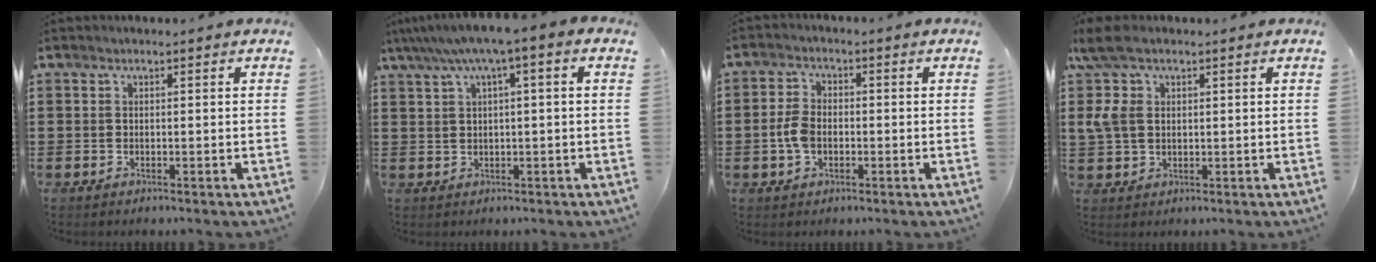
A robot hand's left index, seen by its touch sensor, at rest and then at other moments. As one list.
[{"total": 4.7, "force": [1.1, 0.2, 4.6], "torque": [-0.087, -0.001, 0.015]}, {"total": 4.5, "force": [-0.8, 2.9, 3.3], "torque": [-0.084, 0.000, -0.020]}, {"total": 6.6, "force": [2.4, 3.8, 4.9], "torque": [-0.139, 0.002, 0.035]}]